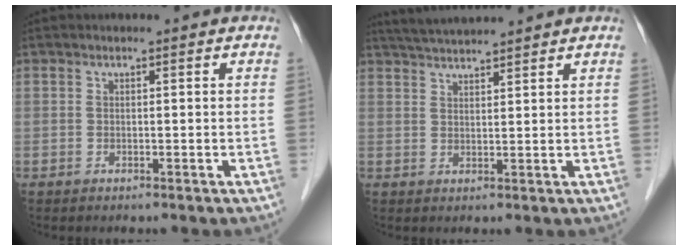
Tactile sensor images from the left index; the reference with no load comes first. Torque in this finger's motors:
{"motor_torque": [0.01, -0.09, 0.09, 0.01]}